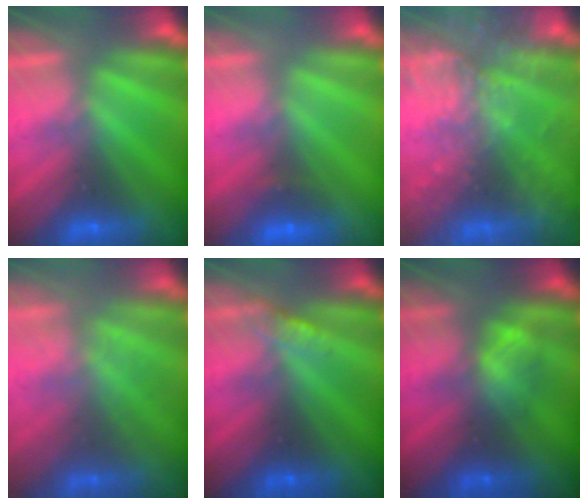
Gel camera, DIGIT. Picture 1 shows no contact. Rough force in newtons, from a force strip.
{"total": 2.0}
{"total": 8.4}
{"total": 1.8}
{"total": 3.0}
{"total": 2.3}